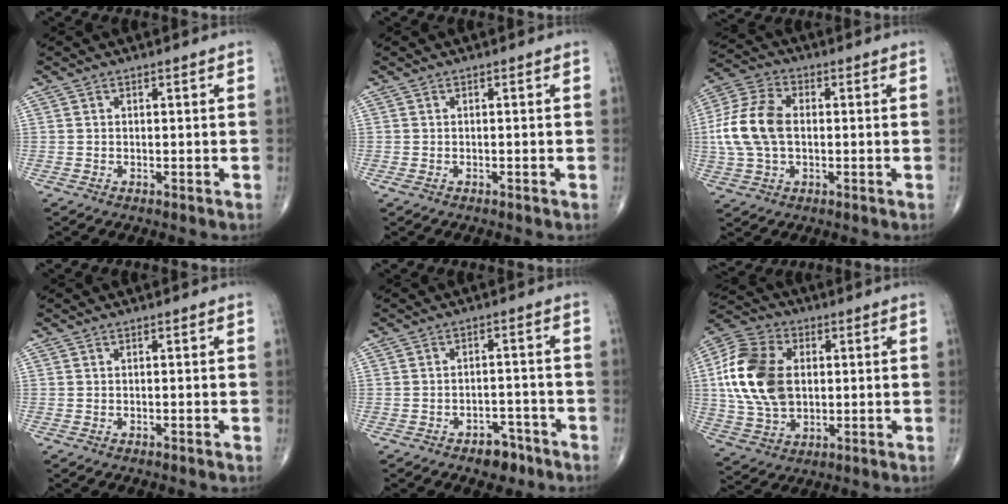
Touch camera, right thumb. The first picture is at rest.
{"total": 0.7, "force": [-0.3, 0.1, 0.6], "torque": [-0.013, 0.004, -0.004]}
{"total": 12.4, "force": [0.1, 7.9, 9.6], "torque": [-0.206, 0.021, -0.001]}
{"total": 0.0}
{"total": 4.8, "force": [-3.4, 2.7, 2.1], "torque": [-0.012, 0.027, -0.045]}
{"total": 17.5, "force": [1.9, 11.8, 12.8], "torque": [-0.243, 0.008, 0.034]}